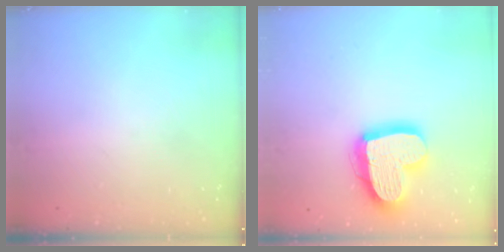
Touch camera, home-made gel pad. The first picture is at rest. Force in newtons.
{"total": 19.3, "press": 19.3, "slide": 1.6}